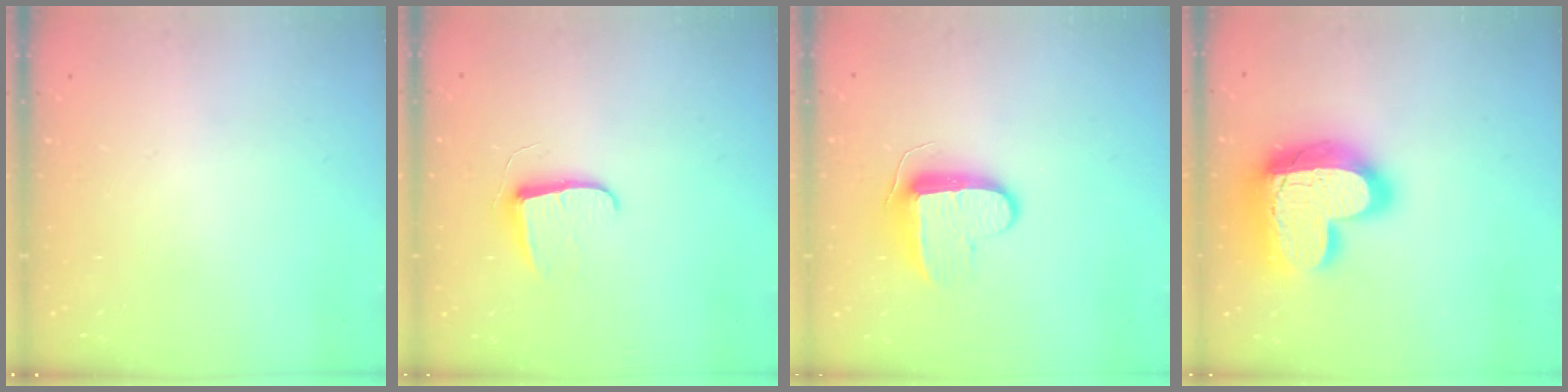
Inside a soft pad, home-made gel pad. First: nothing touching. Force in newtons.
{"total": 7.3, "press": 7.3, "slide": 0.4}
{"total": 10.5, "press": 10.4, "slide": 1.0}
{"total": 23.6, "press": 23.5, "slide": 2.0}